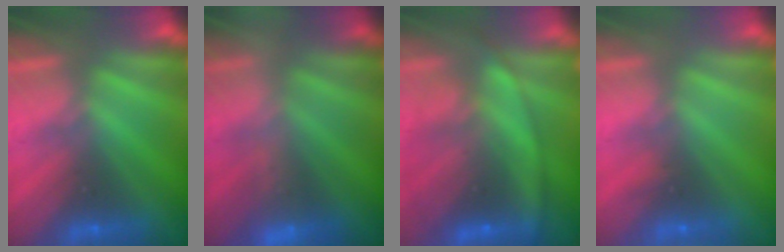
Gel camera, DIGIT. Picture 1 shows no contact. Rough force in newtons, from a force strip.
{"total": 2.2}
{"total": 8.2}
{"total": 2.3}